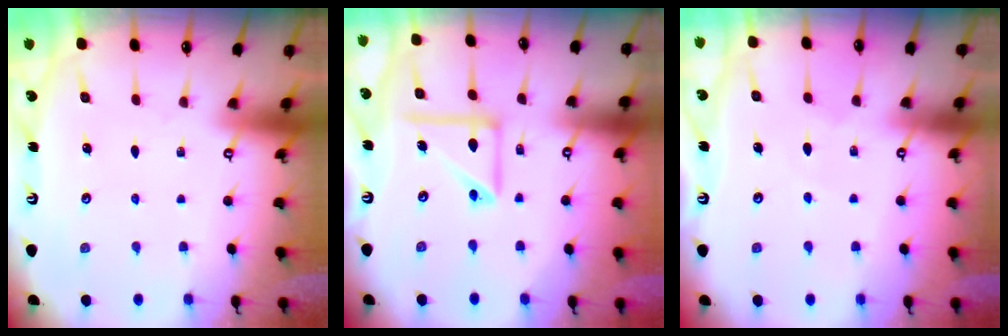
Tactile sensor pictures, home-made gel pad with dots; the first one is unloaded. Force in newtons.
{"total": 13.4, "press": 13.2, "slide": 1.9}
{"total": 4.4, "press": 4.4, "slide": 0.3}